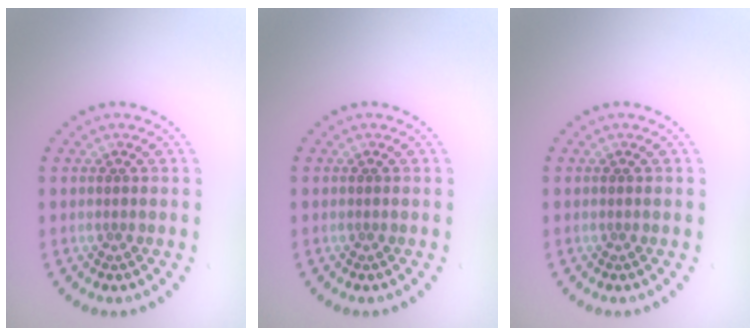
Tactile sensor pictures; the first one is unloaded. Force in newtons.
{"total": 0.0}
{"total": 0.0}